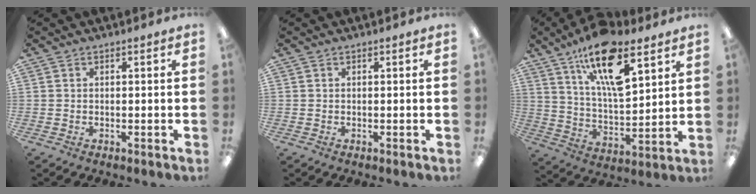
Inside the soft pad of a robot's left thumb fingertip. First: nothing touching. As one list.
[{"total": 0.0}, {"total": 18.8, "force": [11.6, 7.2, 13.0], "torque": [-0.213, -0.057, 0.193]}]